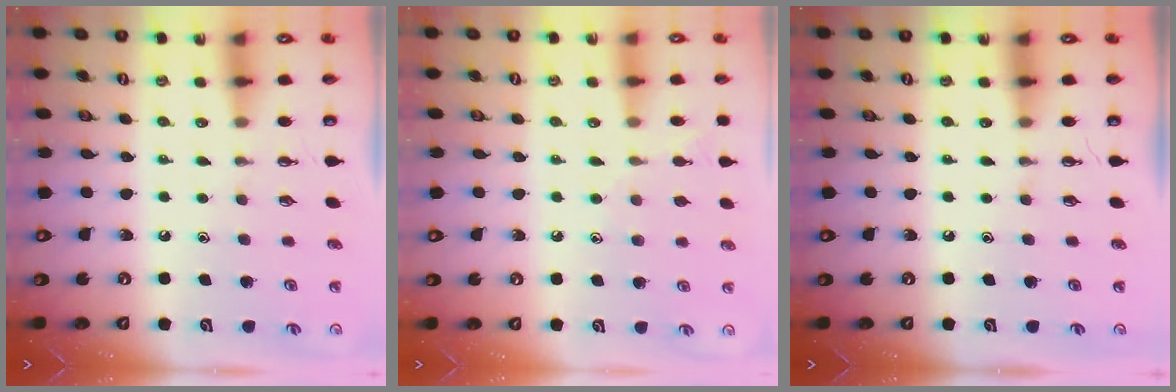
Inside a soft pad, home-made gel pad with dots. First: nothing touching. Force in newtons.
{"total": 7.8, "press": 7.8, "slide": 0.6}
{"total": 0.0}